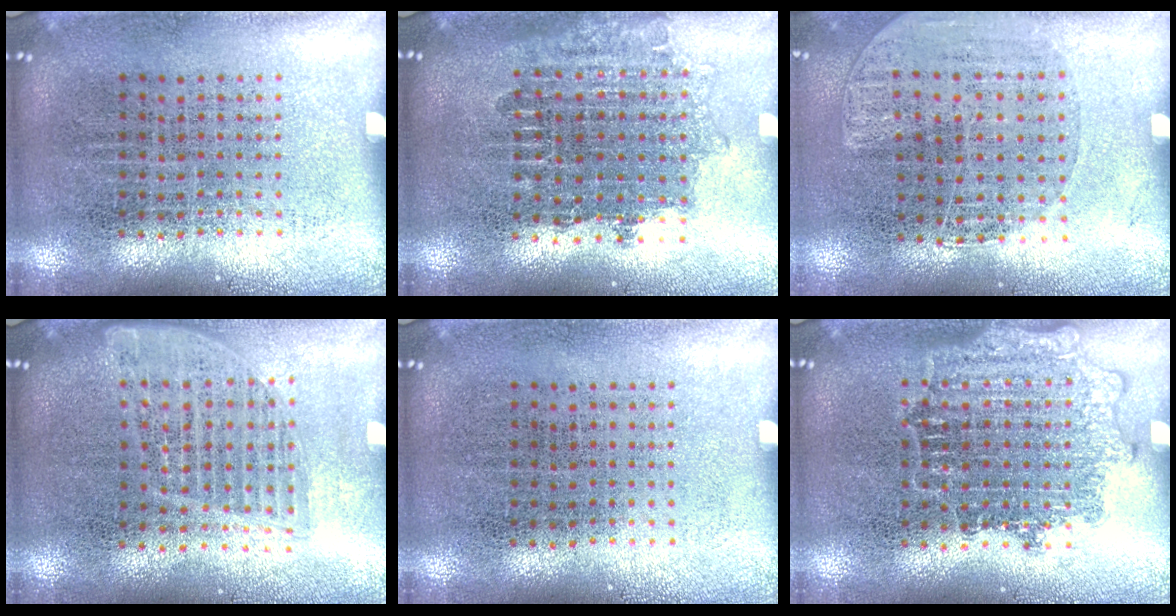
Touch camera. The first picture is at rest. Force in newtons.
{"total": 1.7, "press": 1.4, "slide": 1.0}
{"total": 1.1, "press": 1.1, "slide": 0.4}
{"total": 1.6, "press": 1.4, "slide": 0.7}
{"total": 0.0}
{"total": 1.4, "press": 1.4, "slide": 0.2}